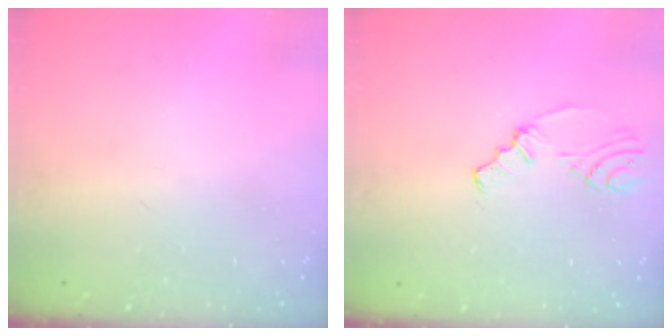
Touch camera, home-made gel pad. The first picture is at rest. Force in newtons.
{"total": 2.0, "press": 1.4, "slide": 1.4}